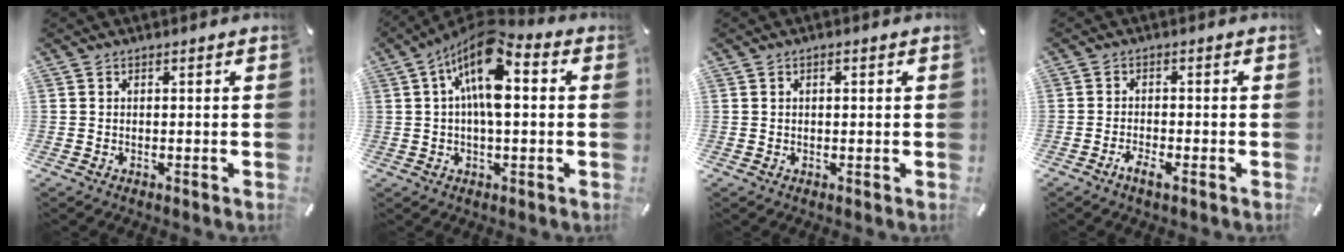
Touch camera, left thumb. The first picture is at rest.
{"total": 13.1, "force": [3.6, 5.8, 11.2], "torque": [-0.203, -0.018, 0.060]}
{"total": 1.1, "force": [0.3, 0.6, 0.8], "torque": [-0.017, 0.006, 0.004]}
{"total": 2.8, "force": [-1.8, 0.9, 2.0], "torque": [-0.038, 0.005, -0.035]}